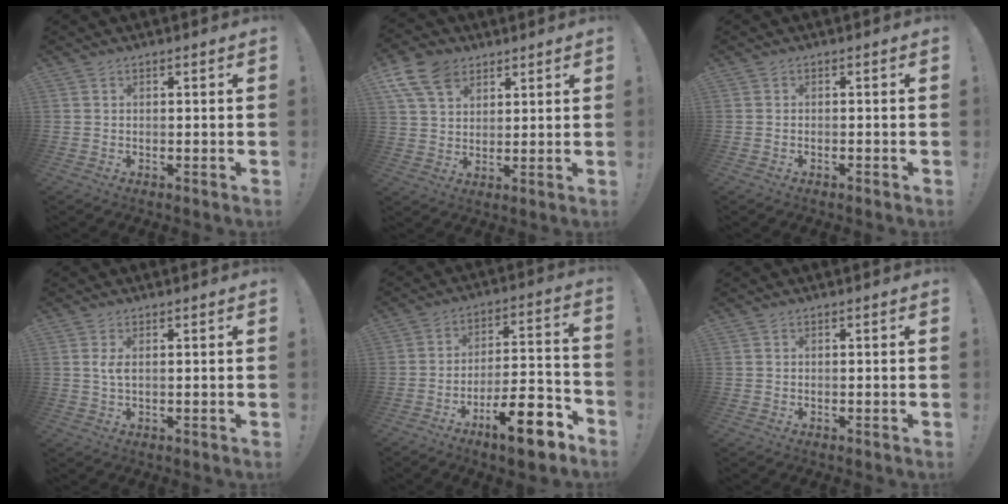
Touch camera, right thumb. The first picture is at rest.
{"total": 11.9, "force": [6.6, 7.9, 6.0], "torque": [-0.108, -0.030, 0.127]}
{"total": 0.9, "force": [-0.9, 0.0, 0.1], "torque": [-0.005, 0.001, -0.015]}
{"total": 2.5, "force": [0.6, 0.8, 2.3], "torque": [-0.044, 0.001, 0.009]}
{"total": 16.5, "force": [-10.6, 4.6, 11.8], "torque": [-0.158, 0.071, -0.169]}
{"total": 0.0}